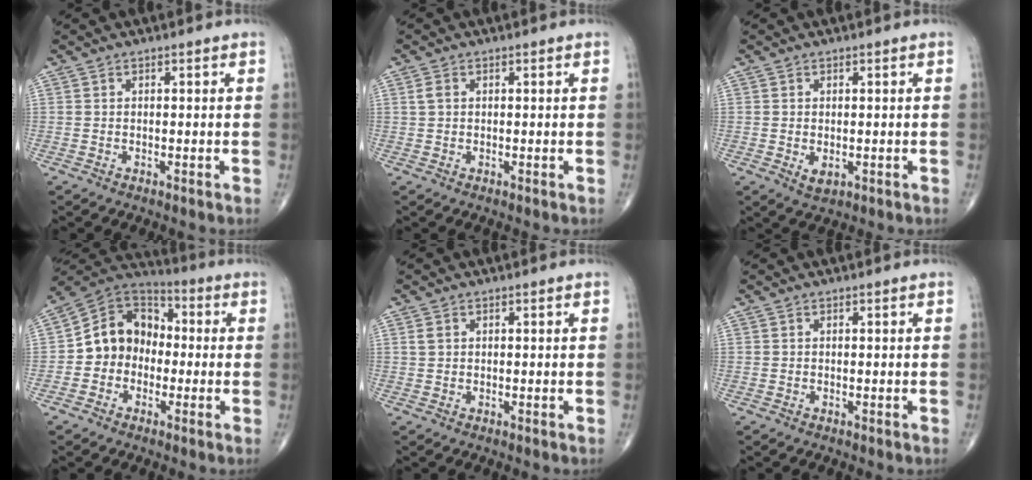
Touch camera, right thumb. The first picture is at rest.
{"total": 1.5, "force": [0.4, 1.1, 1.0], "torque": [-0.022, 0.005, 0.009]}
{"total": 2.2, "force": [-0.3, 1.4, 1.7], "torque": [-0.024, -0.004, 0.001]}
{"total": 11.9, "force": [-1.3, 10.0, 6.3], "torque": [-0.074, 0.041, -0.039]}
{"total": 1.3, "force": [0.4, 1.0, 0.7], "torque": [-0.014, 0.004, 0.010]}
{"total": 0.0}